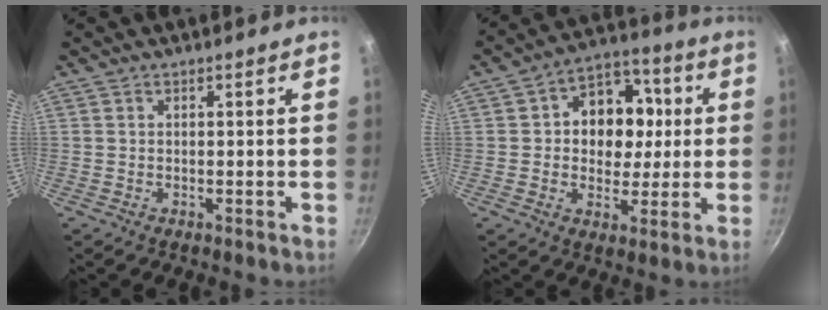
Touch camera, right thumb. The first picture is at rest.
{"total": 13.9, "force": [1.6, 11.0, 8.4], "torque": [-0.080, 0.011, 0.013]}